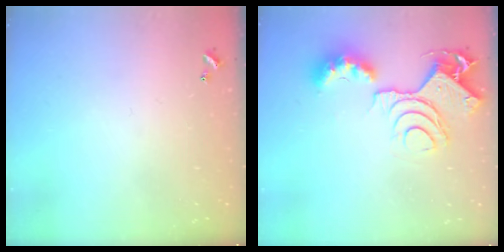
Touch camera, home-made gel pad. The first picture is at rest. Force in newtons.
{"total": 12.8, "press": 12.8, "slide": 1.5}